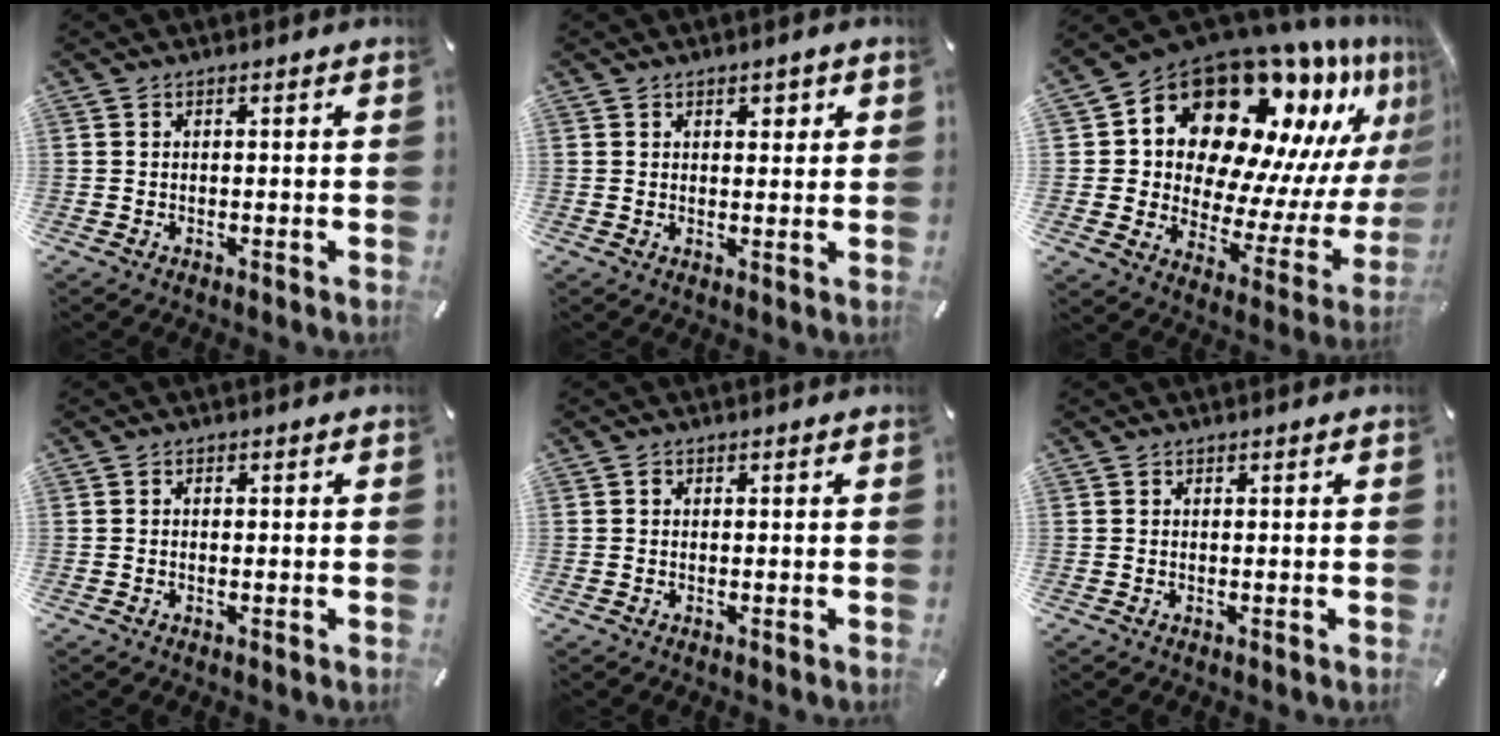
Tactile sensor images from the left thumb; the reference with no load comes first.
{"total": 2.1, "force": [1.2, 1.4, 1.0], "torque": [-0.005, -0.003, 0.015]}
{"total": 20.9, "force": [15.2, 10.8, 9.4], "torque": [-0.130, -0.148, 0.267]}
{"total": 0.7, "force": [-0.2, 0.5, 0.4], "torque": [-0.009, 0.001, -0.005]}
{"total": 0.5, "force": [0.0, 0.5, 0.2], "torque": [-0.003, 0.004, -0.001]}
{"total": 0.0}